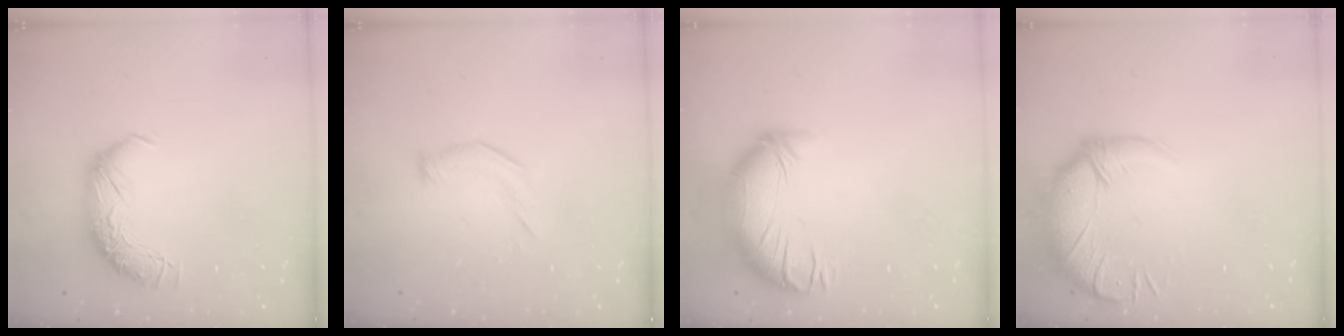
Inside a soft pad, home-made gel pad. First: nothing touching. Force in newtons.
{"total": 4.7, "press": 4.7, "slide": 0.5}
{"total": 3.2, "press": 0.5, "slide": 3.2}
{"total": 2.9, "press": 1.8, "slide": 2.3}